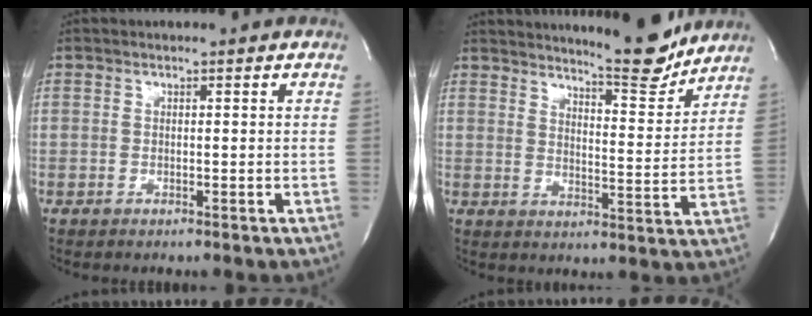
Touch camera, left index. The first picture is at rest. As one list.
[{"total": 9.6, "force": [9.1, 0.5, 3.2], "torque": [-0.047, -0.033, 0.124]}]